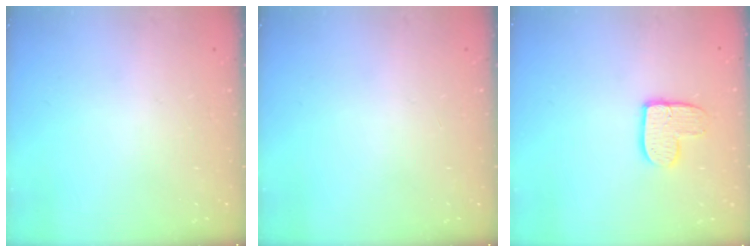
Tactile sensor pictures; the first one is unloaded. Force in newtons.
{"total": 0.0}
{"total": 9.5, "press": 9.5, "slide": 0.3}